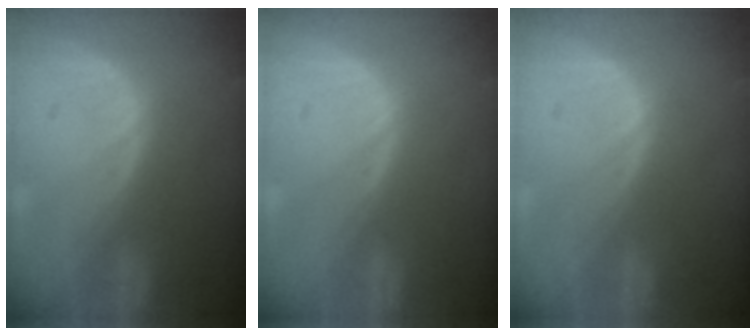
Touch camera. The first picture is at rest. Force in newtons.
{"total": 0.0}
{"total": 0.0}